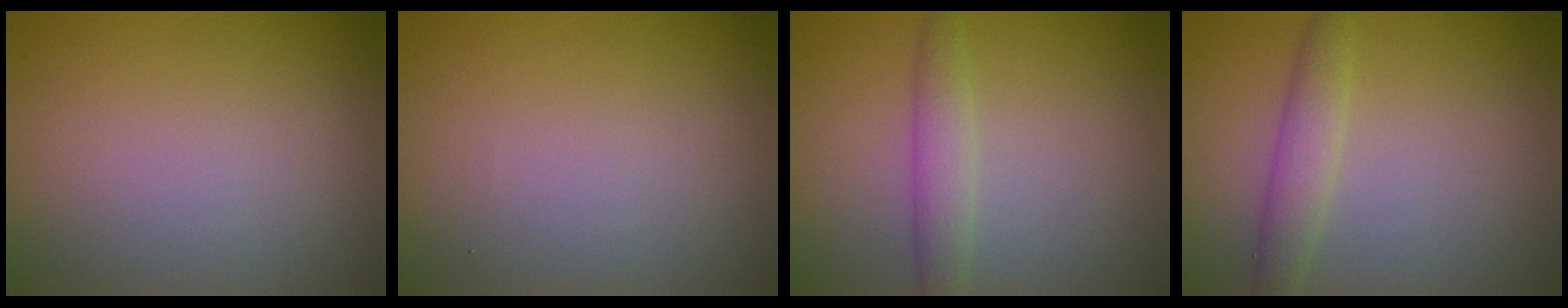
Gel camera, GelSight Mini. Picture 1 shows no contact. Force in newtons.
{"total": 0.0}
{"total": 2.4, "press": 2.4, "slide": 0.1}
{"total": 2.4, "press": 2.4, "slide": 0.1}